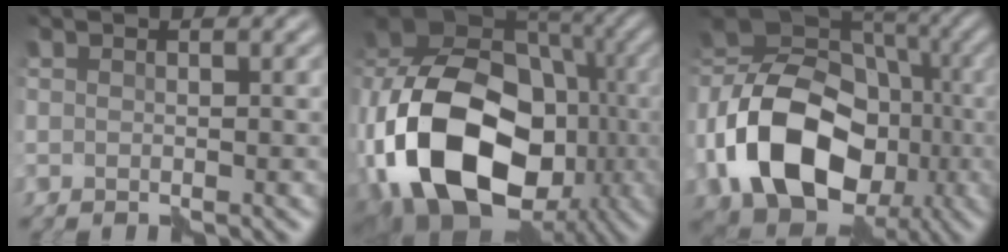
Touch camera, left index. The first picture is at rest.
{"total": 19.0, "force": [-6.0, 13.0, 12.5], "torque": [-0.262, -0.020, -0.111]}
{"total": 15.0, "force": [-4.7, 10.8, 9.3], "torque": [-0.201, -0.013, -0.094]}